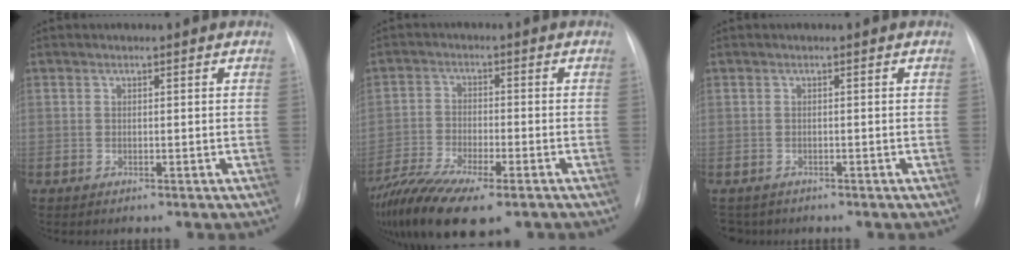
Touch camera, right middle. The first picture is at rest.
{"total": 15.4, "force": [-11.0, 4.6, 9.7], "torque": [-0.198, -0.025, -0.184]}
{"total": 2.6, "force": [-2.1, 1.5, 0.1], "torque": [-0.001, 0.003, -0.030]}